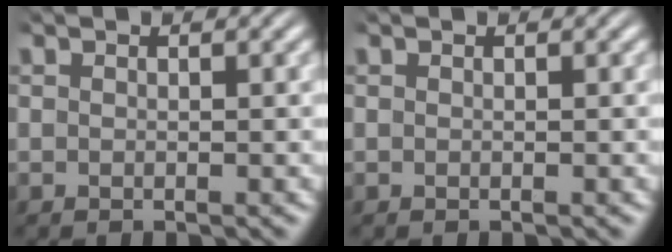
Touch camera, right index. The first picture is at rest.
{"total": 0.0}